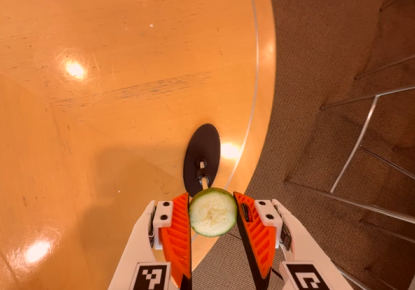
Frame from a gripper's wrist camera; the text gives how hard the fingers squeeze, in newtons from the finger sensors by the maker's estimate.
{"total": 9.6, "left": 9.9, "right": 9.3}